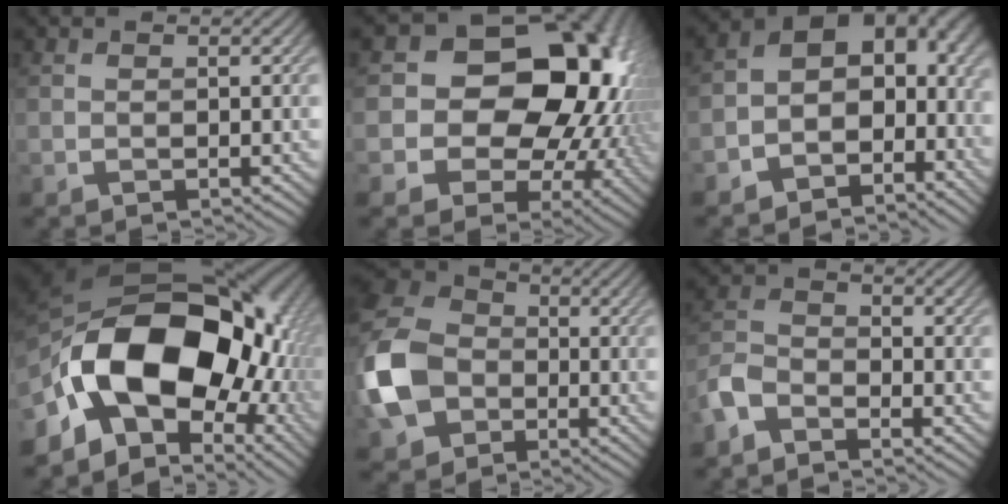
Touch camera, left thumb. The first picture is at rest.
{"total": 18.3, "force": [2.1, 14.1, 11.6], "torque": [-0.150, -0.004, 0.024]}
{"total": 10.8, "force": [-2.7, 7.5, 7.3], "torque": [-0.099, -0.012, -0.045]}
{"total": 20.0, "force": [-2.7, 13.9, 14.1], "torque": [-0.262, -0.020, -0.037]}
{"total": 12.1, "force": [-3.2, 9.4, 7.0], "torque": [-0.193, -0.008, -0.082]}
{"total": 4.8, "force": [-3.7, 2.2, 2.1], "torque": [-0.050, -0.002, -0.091]}